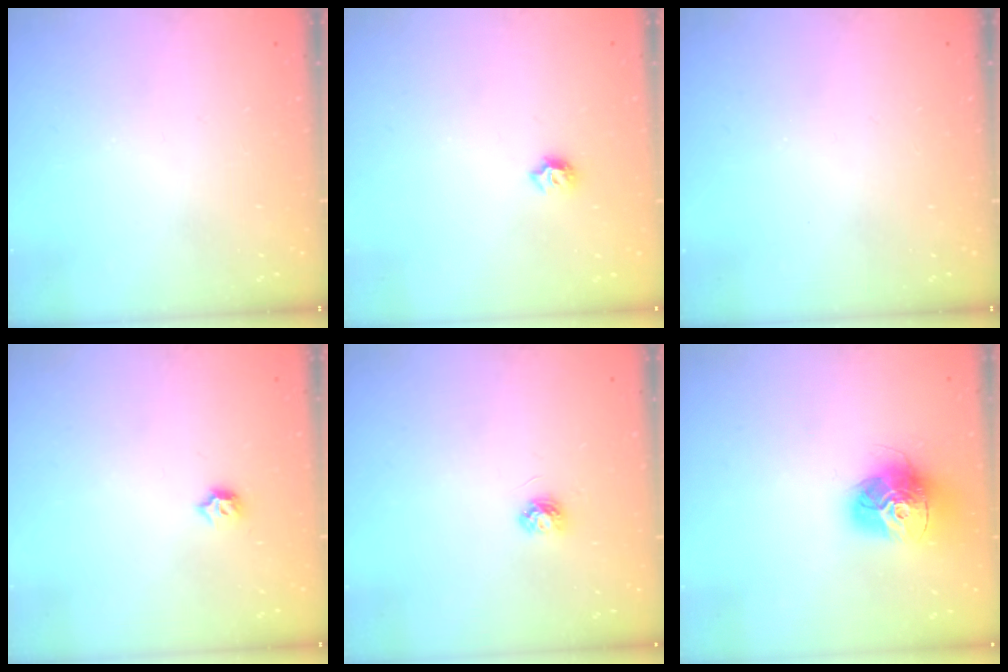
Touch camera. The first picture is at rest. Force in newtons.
{"total": 5.5, "press": 5.4, "slide": 0.7}
{"total": 0.0}
{"total": 3.7, "press": 3.6, "slide": 0.6}
{"total": 3.9, "press": 3.9, "slide": 0.4}
{"total": 15.2, "press": 15.2, "slide": 1.3}